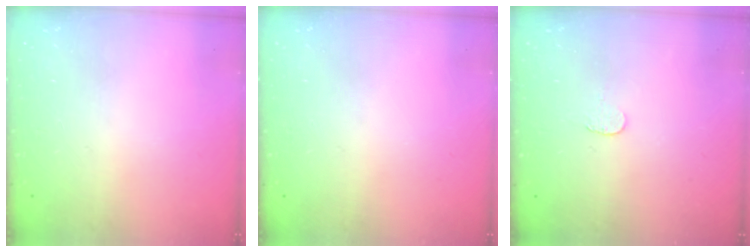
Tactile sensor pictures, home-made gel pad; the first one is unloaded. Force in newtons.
{"total": 0.0}
{"total": 3.2, "press": 3.1, "slide": 0.3}